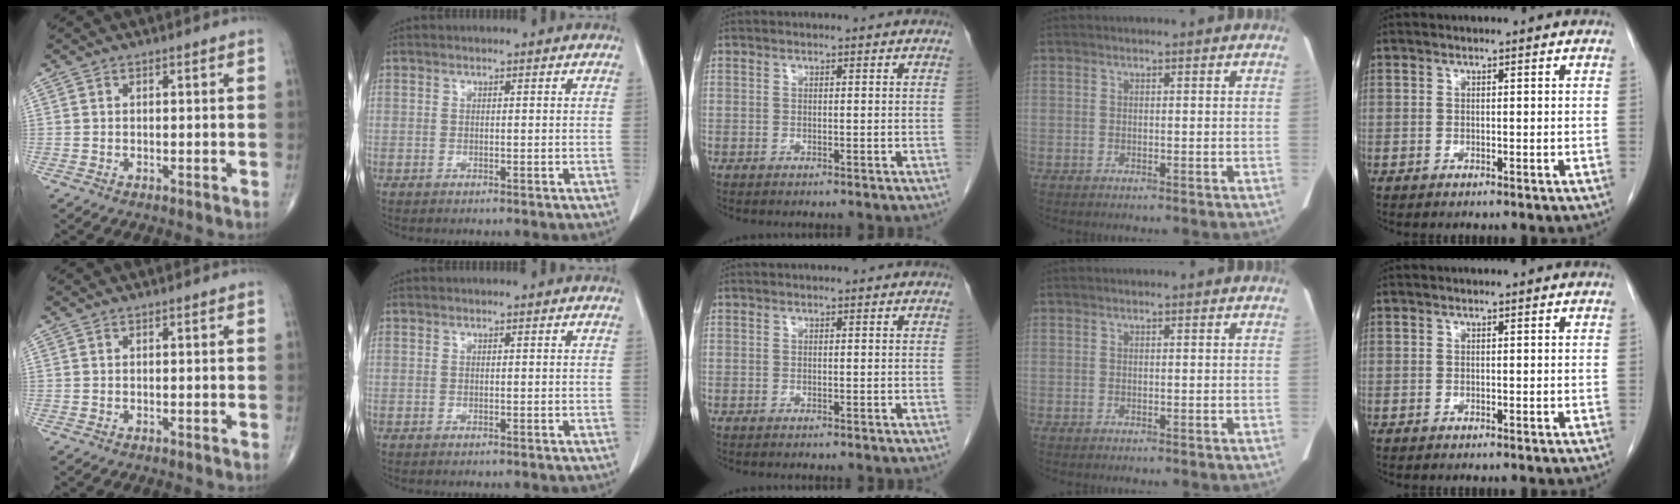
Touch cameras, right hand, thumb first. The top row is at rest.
{}